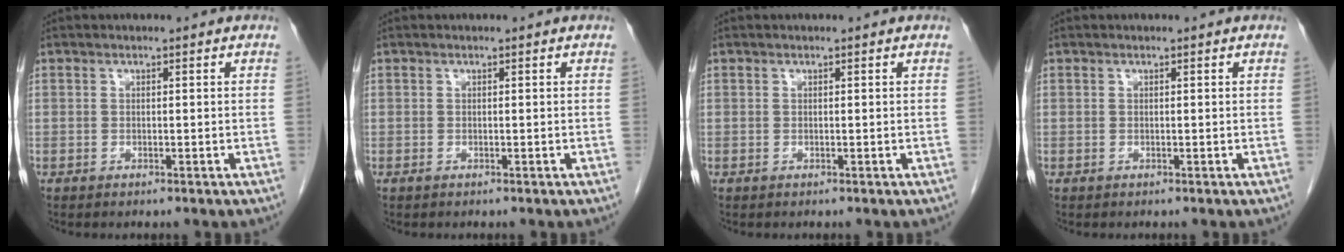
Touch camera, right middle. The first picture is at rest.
{"total": 0.0}
{"total": 0.0}
{"total": 0.0}